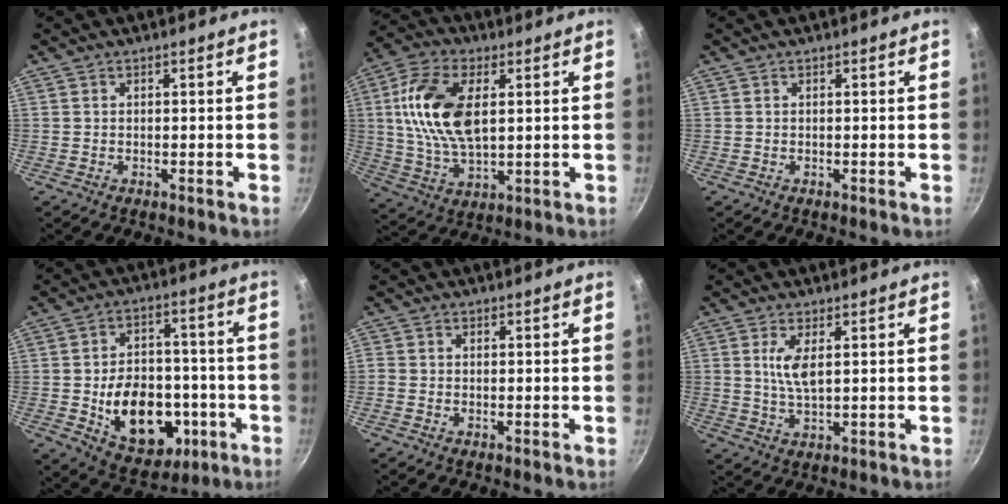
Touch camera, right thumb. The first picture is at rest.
{"total": 15.7, "force": [3.0, 8.6, 12.8], "torque": [-0.240, -0.002, 0.054]}
{"total": 0.0}
{"total": 18.4, "force": [-4.5, 12.7, 12.5], "torque": [-0.151, 0.026, -0.049]}
{"total": 1.1, "force": [-0.4, 0.9, 0.5], "torque": [-0.011, 0.004, -0.011]}
{"total": 5.0, "force": [1.3, 1.9, 4.4], "torque": [-0.087, -0.007, 0.025]}